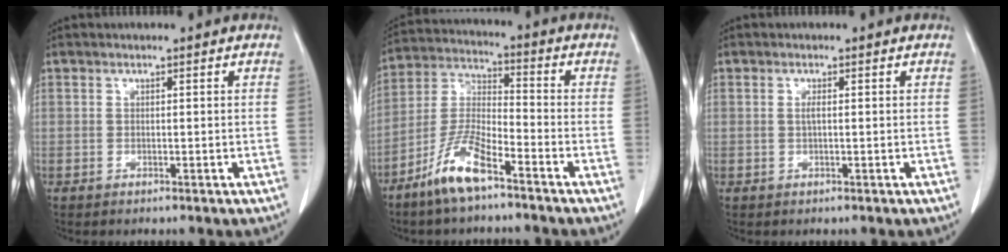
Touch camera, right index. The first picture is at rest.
{"total": 9.6, "force": [-6.3, 1.8, 7.0], "torque": [-0.155, -0.011, -0.129]}
{"total": 0.9, "force": [0.1, 0.1, 0.9], "torque": [-0.021, 0.000, 0.002]}